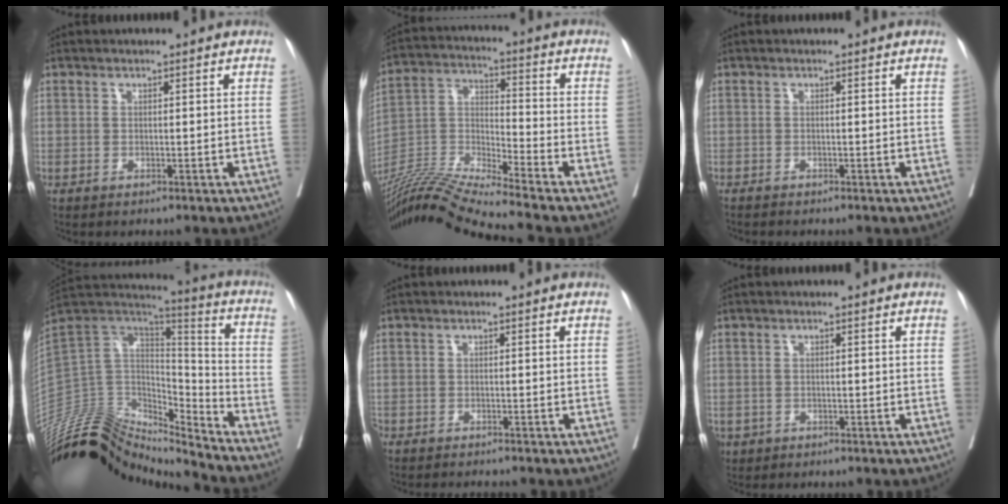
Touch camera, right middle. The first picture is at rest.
{"total": 13.6, "force": [-12.6, -2.4, 4.4], "torque": [-0.082, 0.005, -0.243]}
{"total": 0.7, "force": [-0.7, 0.0, 0.1], "torque": [-0.005, -0.002, -0.013]}
{"total": 22.8, "force": [-20.8, 6.2, 7.1], "torque": [-0.160, 0.062, -0.352]}
{"total": 3.3, "force": [-3.1, 0.2, 1.2], "torque": [-0.014, -0.007, -0.045]}
{"total": 1.7, "force": [-0.9, 1.4, 0.3], "torque": [-0.006, 0.001, -0.012]}